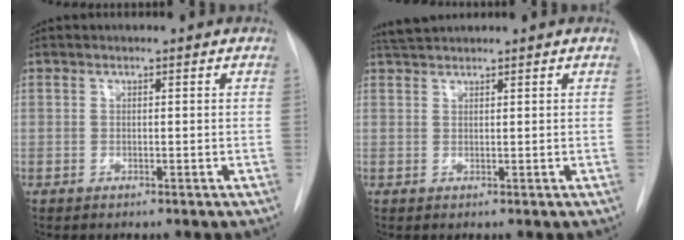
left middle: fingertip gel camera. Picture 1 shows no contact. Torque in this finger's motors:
{"motor_torque": [0.09, -0.11, -0.03, 0.01]}